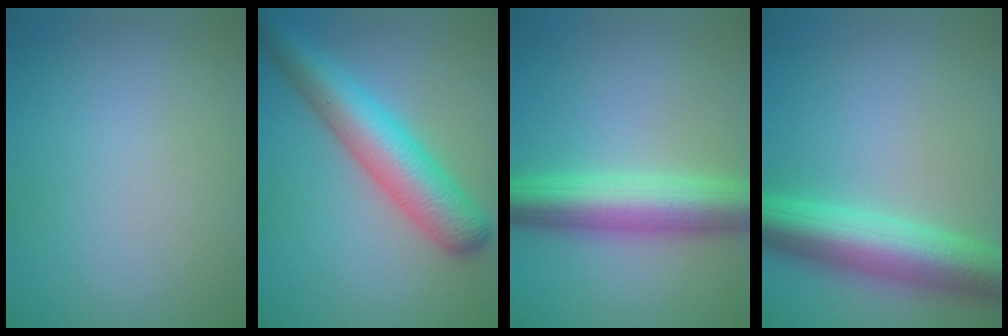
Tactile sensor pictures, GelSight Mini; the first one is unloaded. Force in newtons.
{"total": 7.2, "press": 7.2, "slide": 0.3}
{"total": 7.1, "press": 7.1, "slide": 0.2}
{"total": 7.5, "press": 7.5, "slide": 0.1}